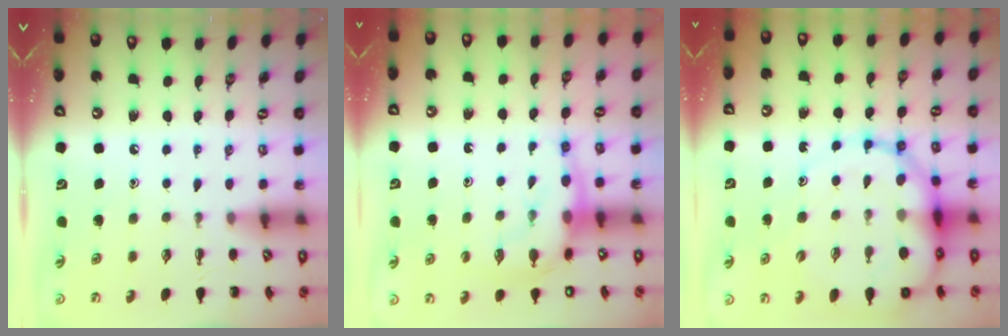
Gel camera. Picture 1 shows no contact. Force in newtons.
{"total": 9.8, "press": 9.7, "slide": 1.3}
{"total": 18.0, "press": 17.5, "slide": 4.3}